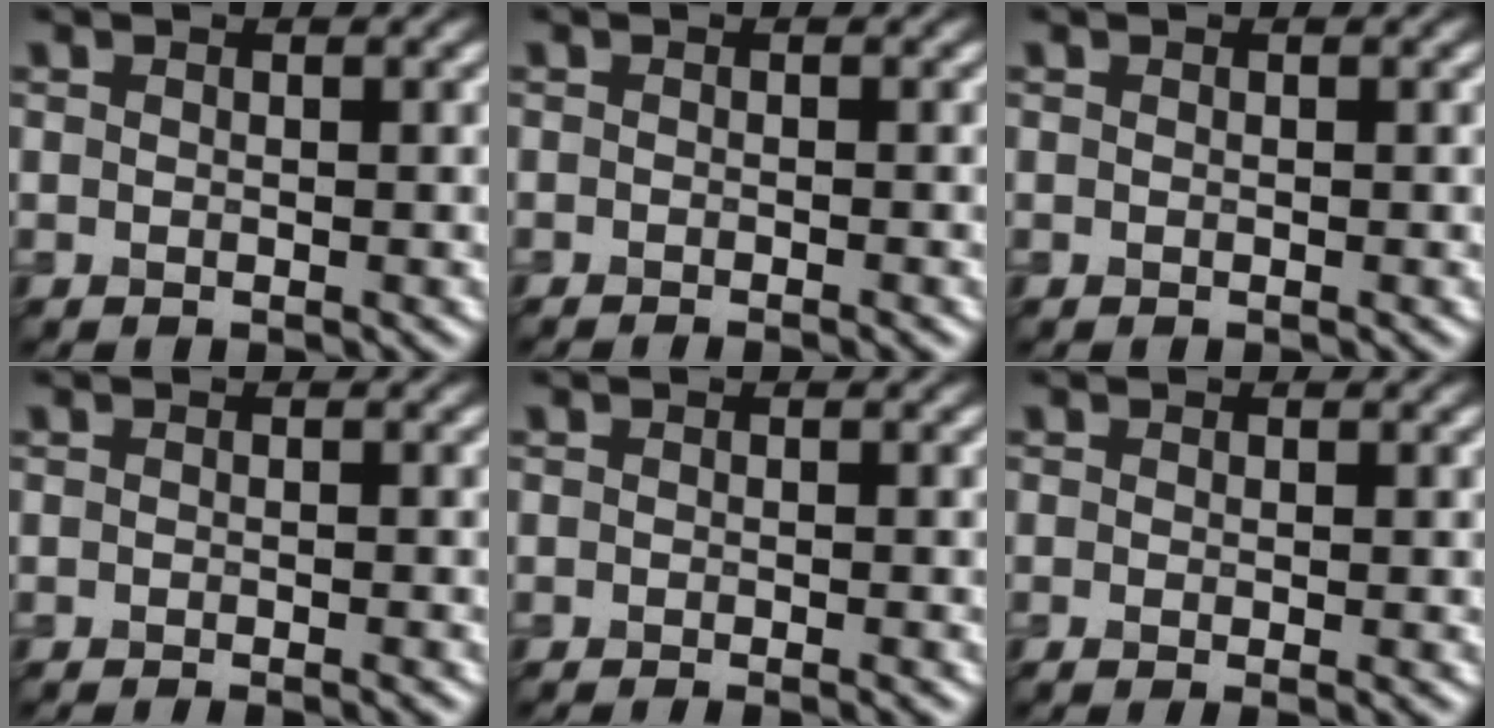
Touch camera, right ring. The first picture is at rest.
{"total": 1.7, "force": [-1.2, 0.4, 1.1], "torque": [-0.004, -0.006, -0.017]}
{"total": 0.0}
{"total": 1.9, "force": [-1.4, 0.4, 1.2], "torque": [-0.003, -0.003, -0.019]}
{"total": 2.1, "force": [-1.3, 0.6, 1.6], "torque": [-0.004, -0.005, -0.017]}
{"total": 1.7, "force": [-0.4, 0.7, 1.6], "torque": [-0.013, -0.006, -0.010]}